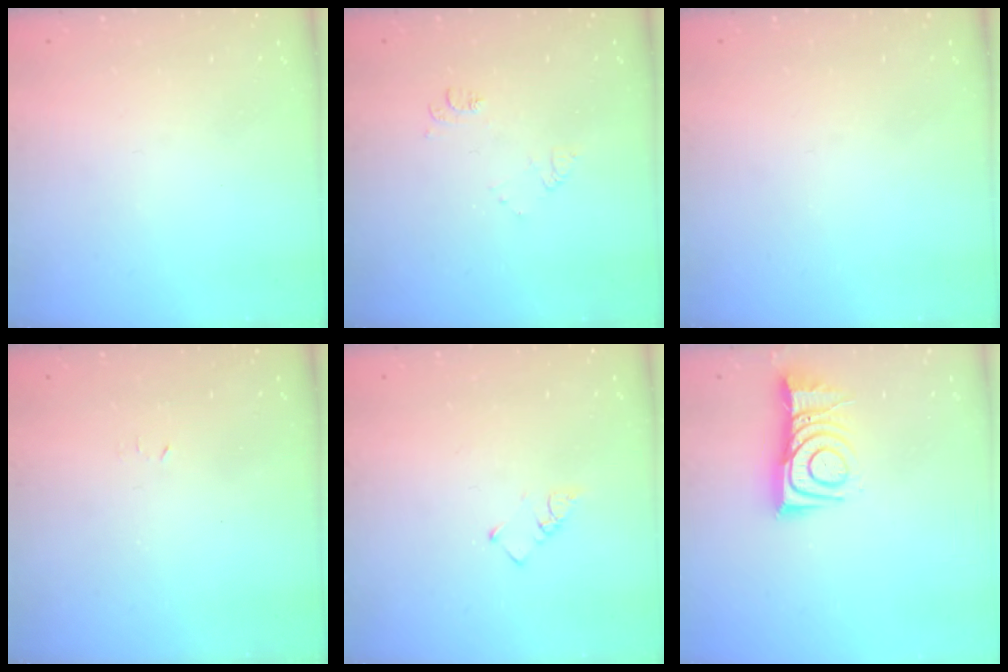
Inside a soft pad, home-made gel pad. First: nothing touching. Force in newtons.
{"total": 6.9, "press": 6.8, "slide": 0.8}
{"total": 0.0}
{"total": 2.4, "press": 2.4, "slide": 0.4}
{"total": 1.9, "press": 1.9, "slide": 0.3}
{"total": 10.1, "press": 10.0, "slide": 0.9}